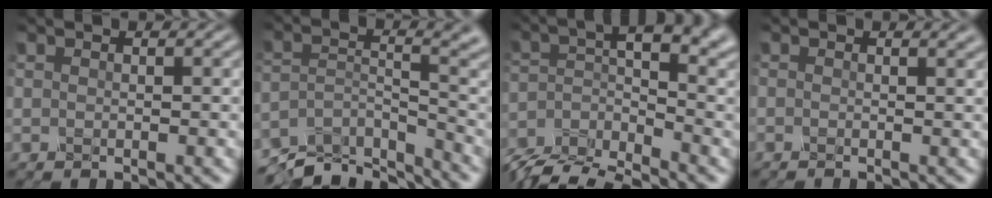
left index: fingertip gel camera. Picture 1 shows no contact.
{"total": 8.1, "force": [-7.5, 1.6, 2.6], "torque": [-0.036, -0.010, -0.135]}
{"total": 8.5, "force": [-6.5, 2.5, 4.9], "torque": [-0.075, -0.007, -0.133]}
{"total": 1.5, "force": [0.0, 0.7, 1.3], "torque": [0.002, -0.002, -0.007]}